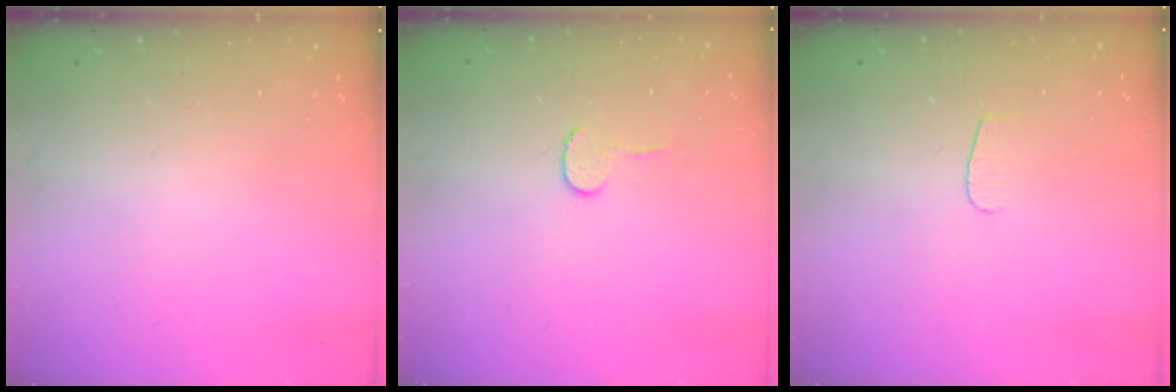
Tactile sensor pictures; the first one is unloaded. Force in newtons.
{"total": 4.1, "press": 4.1, "slide": 0.4}
{"total": 3.5, "press": 3.5, "slide": 0.3}